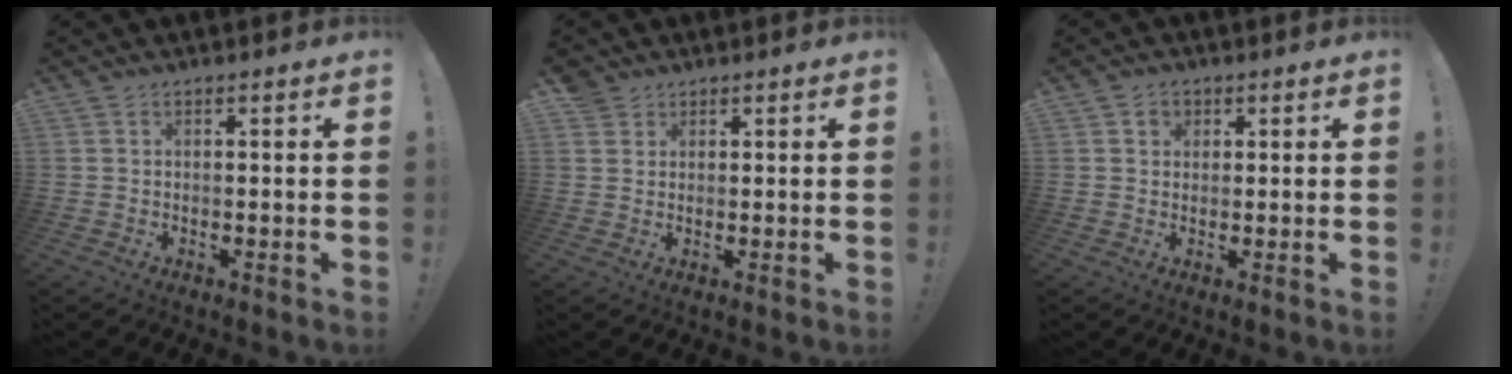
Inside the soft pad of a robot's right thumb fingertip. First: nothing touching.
{"total": 2.8, "force": [2.1, 1.9, 0.2], "torque": [0.000, -0.014, 0.039]}
{"total": 2.5, "force": [1.2, 2.0, 0.7], "torque": [-0.001, -0.004, 0.020]}